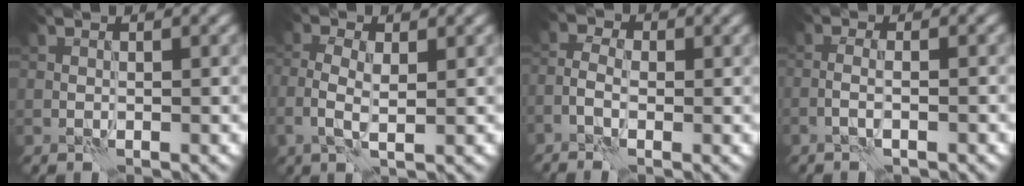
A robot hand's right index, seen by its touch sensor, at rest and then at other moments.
{"total": 3.0, "force": [-0.2, 1.1, 2.8], "torque": [-0.063, 0.000, -0.006]}
{"total": 3.2, "force": [-1.2, 1.8, 2.5], "torque": [-0.050, 0.003, -0.023]}
{"total": 1.9, "force": [-0.9, 0.3, 1.7], "torque": [-0.029, 0.009, -0.021]}